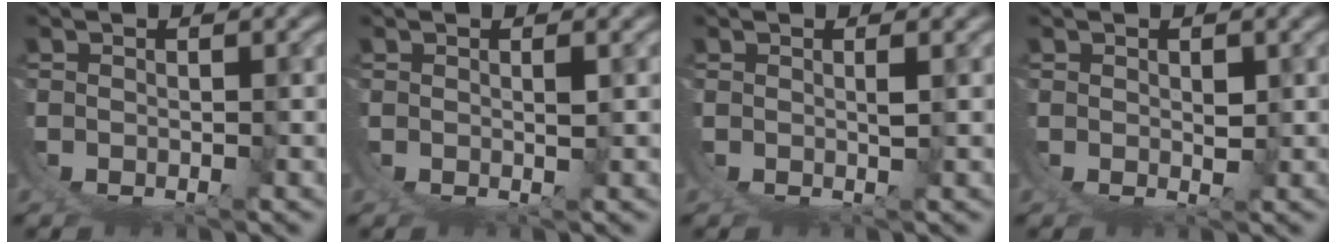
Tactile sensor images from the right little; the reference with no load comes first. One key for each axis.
{"total": 0.9, "fx": 0.4, "fy": -0.7, "fz": 0.4, "tx": -0.003, "ty": 0.000, "tz": 0.009}
{"total": 1.3, "fx": 0.5, "fy": -1.1, "fz": 0.4, "tx": -0.003, "ty": 0.001, "tz": 0.011}
{"total": 0.9, "fx": 0.5, "fy": 0.2, "fz": 0.7, "tx": -0.013, "ty": -0.008, "tz": 0.012}